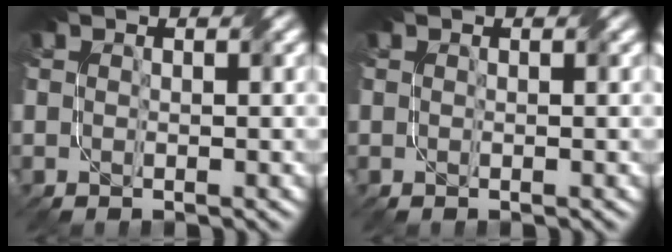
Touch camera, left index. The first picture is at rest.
{"total": 0.0}